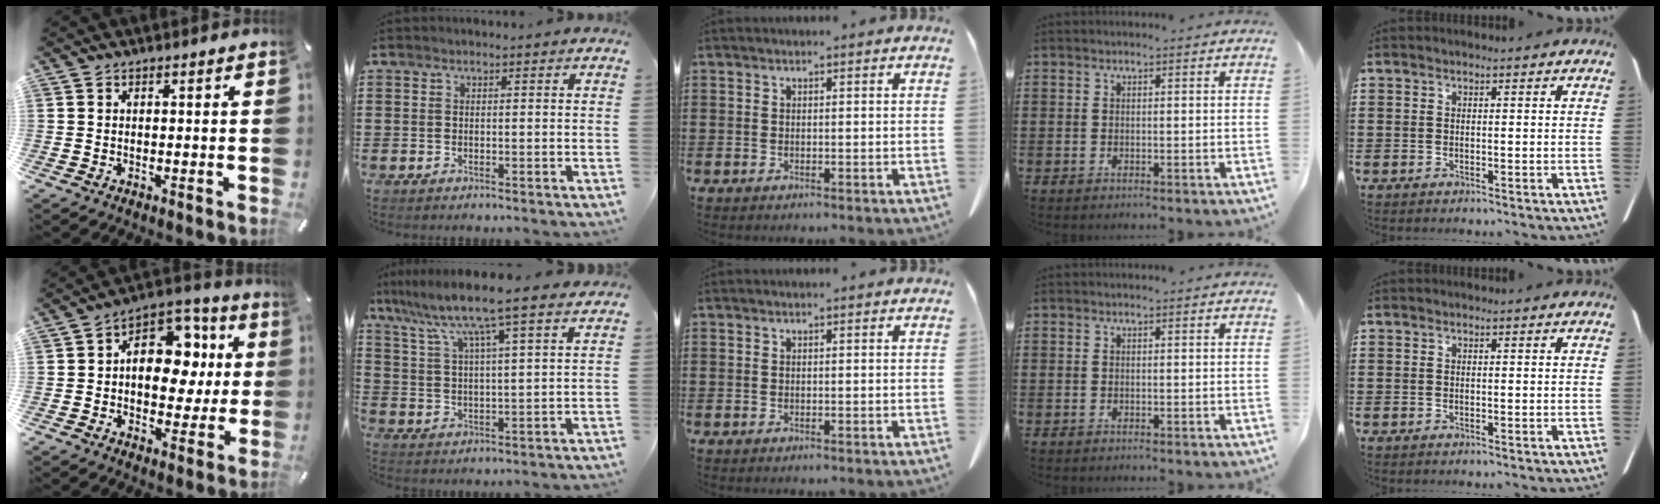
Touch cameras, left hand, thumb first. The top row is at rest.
{"thumb": {"total": 13.6, "force": [1.6, 10.5, 8.6], "torque": [-0.107, -0.015, 0.031]}, "index": {"total": 8.5, "force": [6.7, -0.2, 5.2], "torque": [-0.125, -0.034, 0.109]}}